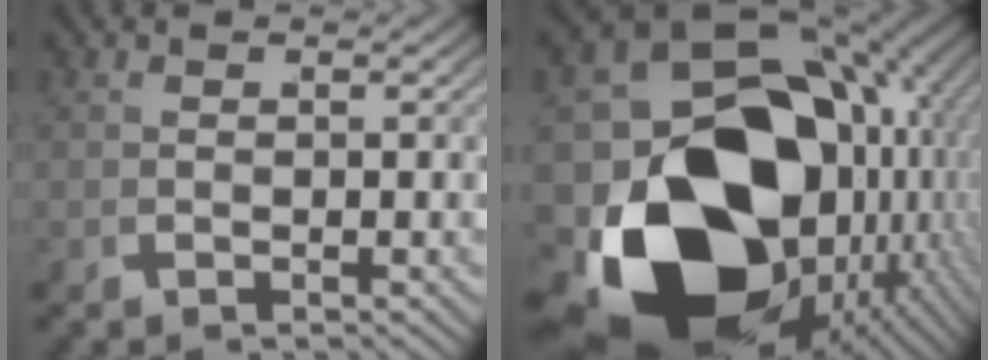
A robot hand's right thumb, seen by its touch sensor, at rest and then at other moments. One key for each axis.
{"total": 30.0, "fx": -4.7, "fy": 20.1, "fz": 21.8, "tx": -0.373, "ty": -0.082, "tz": -0.044}